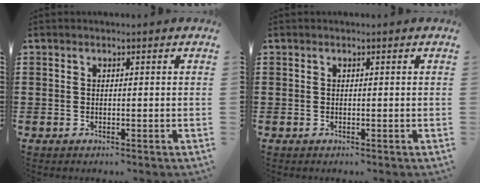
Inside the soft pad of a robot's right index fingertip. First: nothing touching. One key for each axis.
{"total": 0.0}